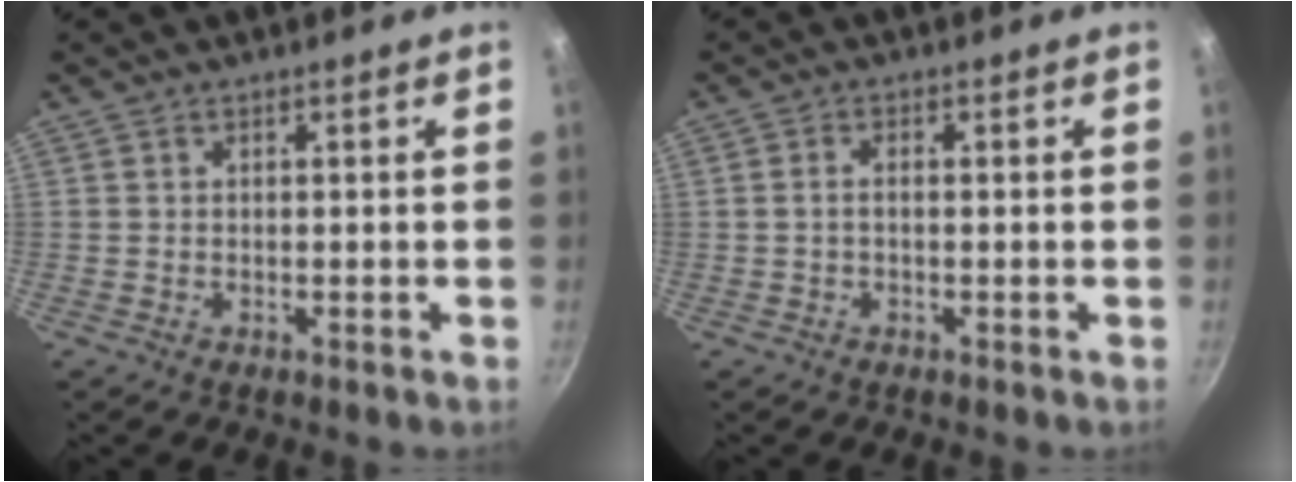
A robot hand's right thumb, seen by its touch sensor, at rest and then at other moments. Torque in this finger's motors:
{"motor_torque": [-0.06, -0.04, -0.52, 0.14, -0.01]}